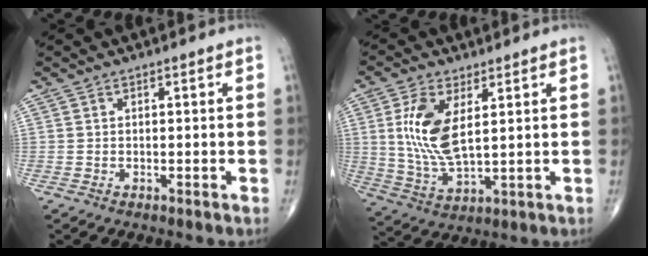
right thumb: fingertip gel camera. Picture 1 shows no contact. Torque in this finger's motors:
{"motor_torque": [-0.03, 0.52, 1.20, 0.36, 0.11]}